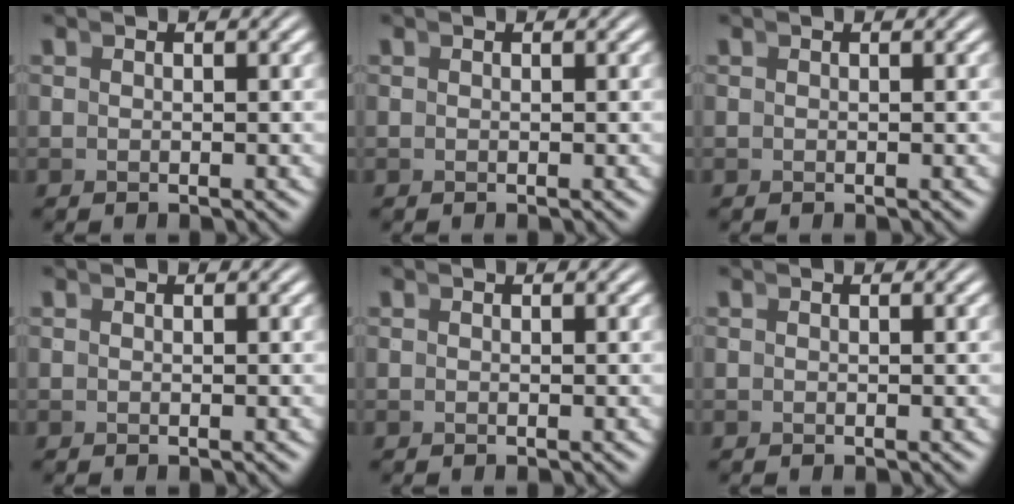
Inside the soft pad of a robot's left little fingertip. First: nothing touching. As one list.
[{"total": 0.0}, {"total": 0.0}, {"total": 0.0}, {"total": 0.0}, {"total": 0.0}]